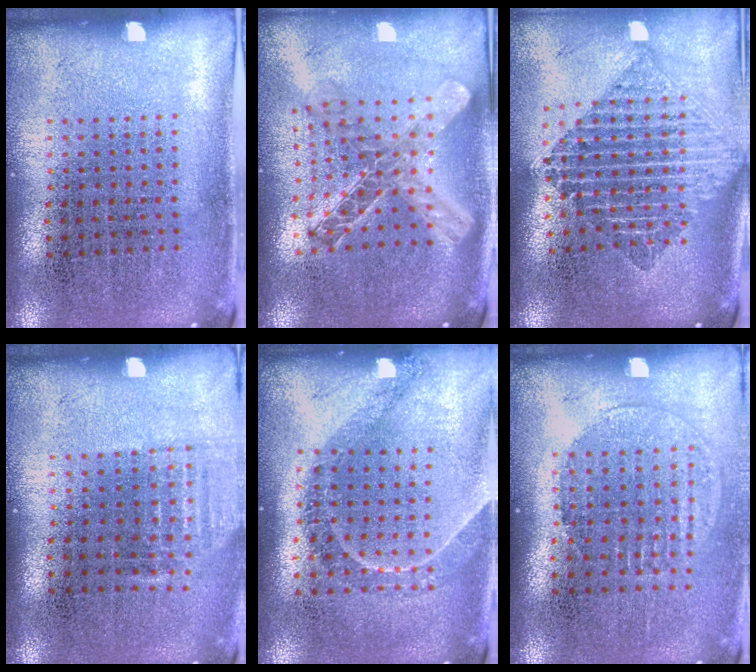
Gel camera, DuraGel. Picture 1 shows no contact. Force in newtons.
{"total": 2.2, "press": 1.8, "slide": 1.2}
{"total": 2.1, "press": 1.7, "slide": 1.3}
{"total": 1.0, "press": 0.9, "slide": 0.4}
{"total": 1.3, "press": 1.1, "slide": 0.7}
{"total": 1.3, "press": 1.1, "slide": 0.5}